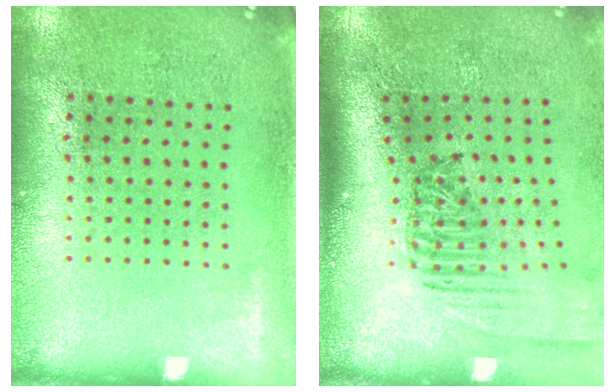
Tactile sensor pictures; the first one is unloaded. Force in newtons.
{"total": 2.4, "press": 1.7, "slide": 1.7}